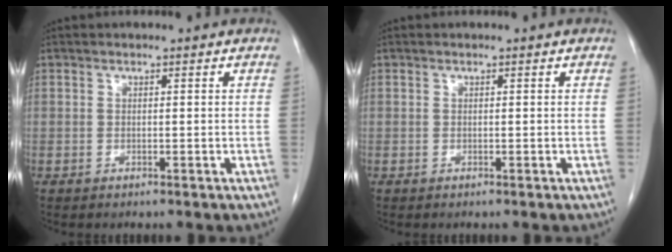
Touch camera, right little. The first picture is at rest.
{"total": 0.0}